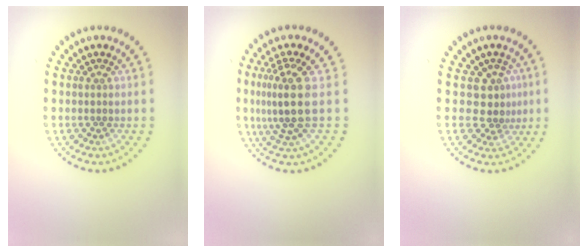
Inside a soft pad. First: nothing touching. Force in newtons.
{"total": 3.9, "press": 3.0, "slide": 2.5}
{"total": 2.4, "press": 1.7, "slide": 1.7}